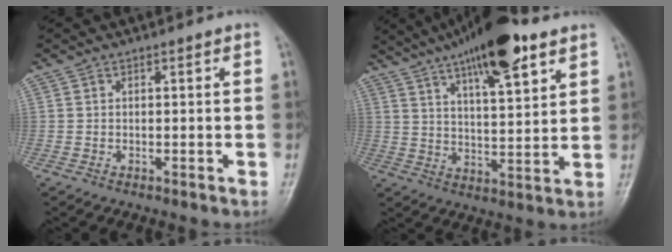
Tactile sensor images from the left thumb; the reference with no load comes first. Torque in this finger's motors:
{"motor_torque": [1.02, 0.17, 1.67, -1.10, 0.14]}